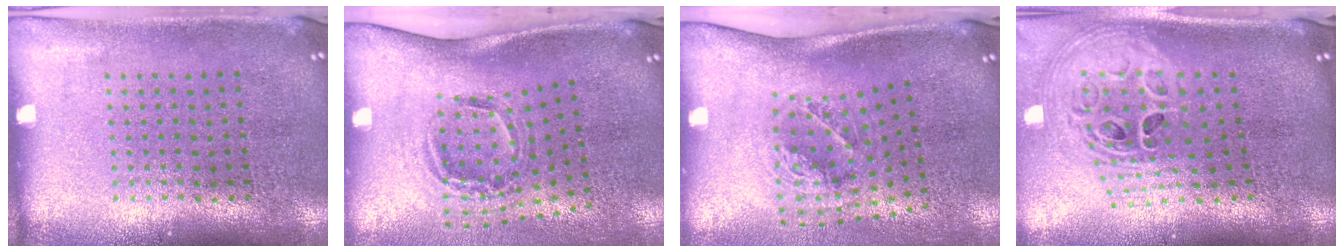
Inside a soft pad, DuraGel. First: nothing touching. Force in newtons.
{"total": 2.1, "press": 1.2, "slide": 1.7}
{"total": 1.9, "press": 1.3, "slide": 1.4}
{"total": 2.9, "press": 2.0, "slide": 2.1}